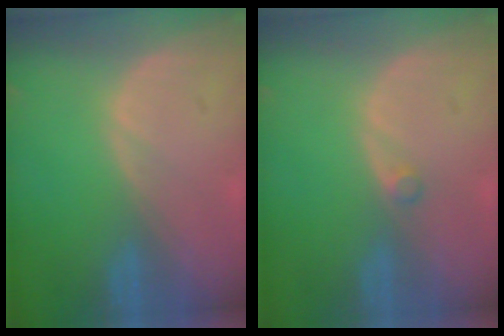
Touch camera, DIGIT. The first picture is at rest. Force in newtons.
{"total": 0.9, "press": 0.9, "slide": 0.2}